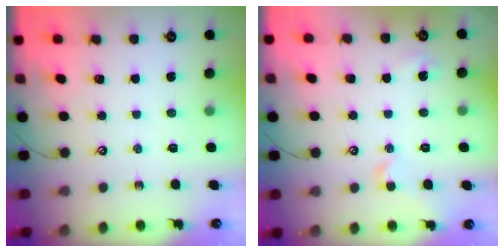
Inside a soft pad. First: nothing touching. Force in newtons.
{"total": 2.2, "press": 2.1, "slide": 0.6}